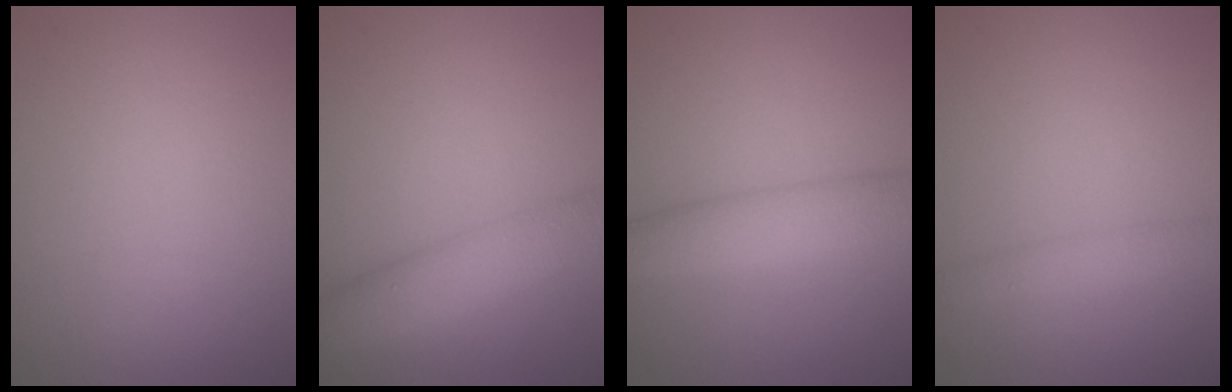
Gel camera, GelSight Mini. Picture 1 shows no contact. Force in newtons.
{"total": 5.2, "press": 5.2, "slide": 0.3}
{"total": 4.1, "press": 4.1, "slide": 0.1}
{"total": 1.8, "press": 1.8, "slide": 0.0}